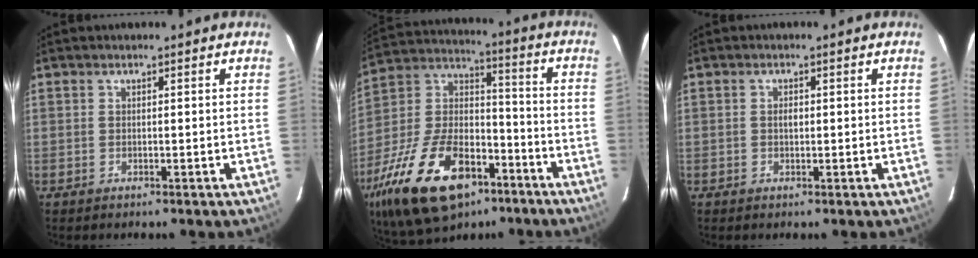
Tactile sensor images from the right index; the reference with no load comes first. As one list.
[{"total": 27.5, "force": [-15.6, 13.7, 18.1], "torque": [-0.364, -0.005, -0.257]}, {"total": 1.2, "force": [0.0, 0.8, 0.9], "torque": [-0.015, 0.004, 0.000]}]